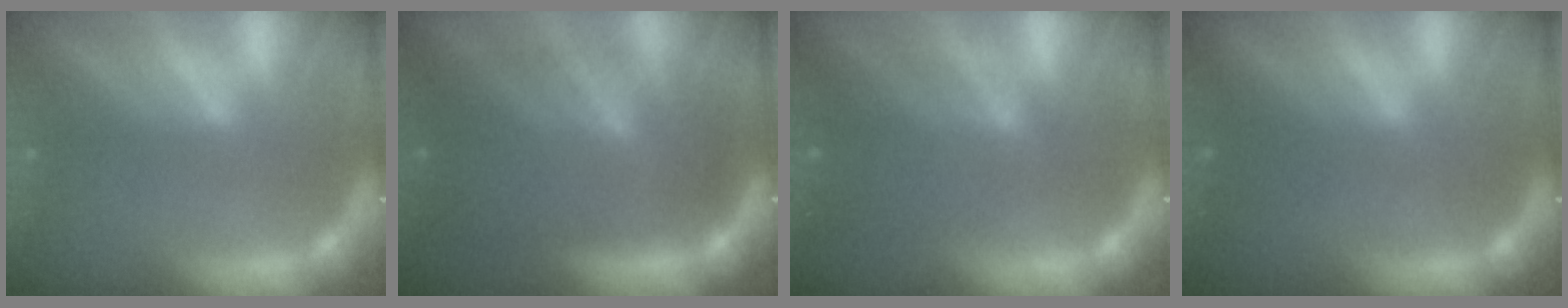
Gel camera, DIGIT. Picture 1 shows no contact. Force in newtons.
{"total": 10.0}
{"total": 6.0}
{"total": 1.4}